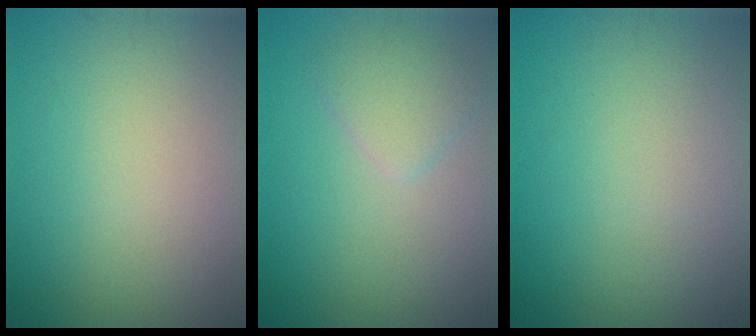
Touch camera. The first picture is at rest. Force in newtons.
{"total": 2.2, "press": 2.2, "slide": 0.2}
{"total": 0.0}